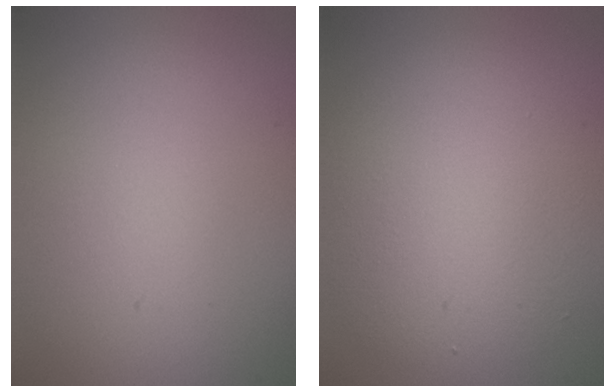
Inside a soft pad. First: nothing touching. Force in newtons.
{"total": 5.5, "press": 5.5, "slide": 0.5}